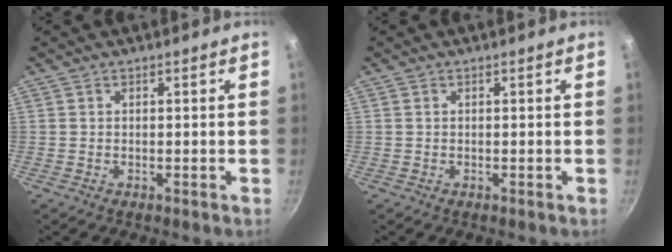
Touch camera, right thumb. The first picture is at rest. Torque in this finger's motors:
{"motor_torque": [0.23, 0.02, 0.00, 0.58, -0.02]}